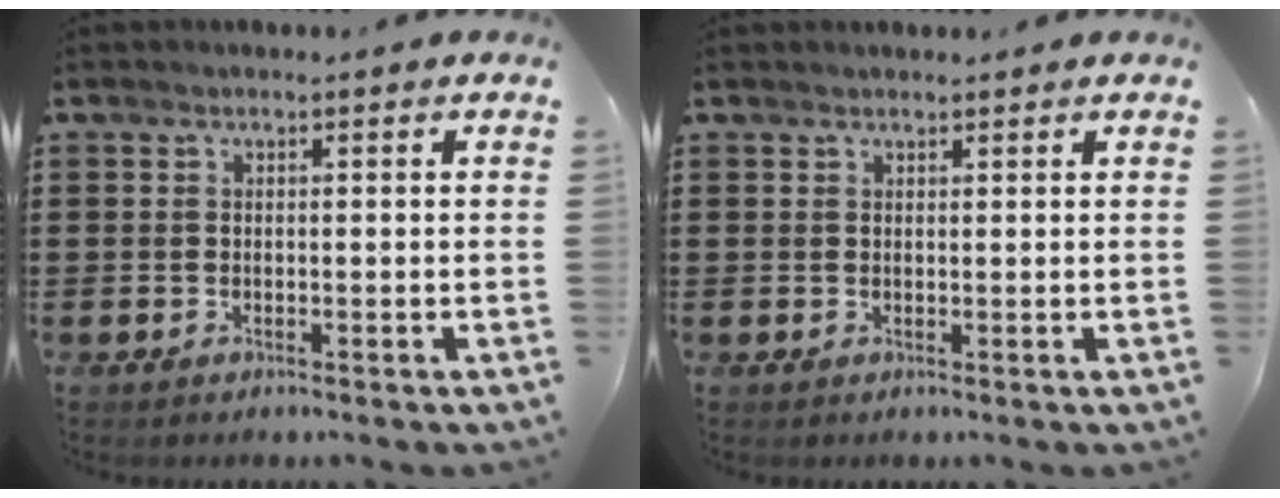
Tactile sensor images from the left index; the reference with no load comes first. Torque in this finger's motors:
{"motor_torque": [1.35, -0.80, 0.08, 0.02]}